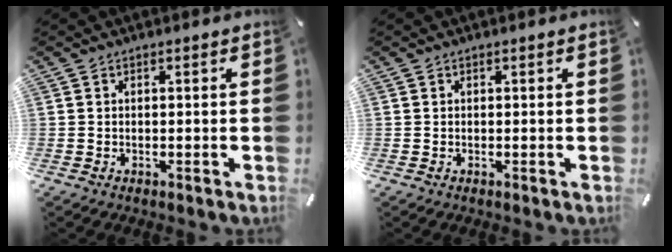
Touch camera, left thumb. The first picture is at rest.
{"total": 0.0}